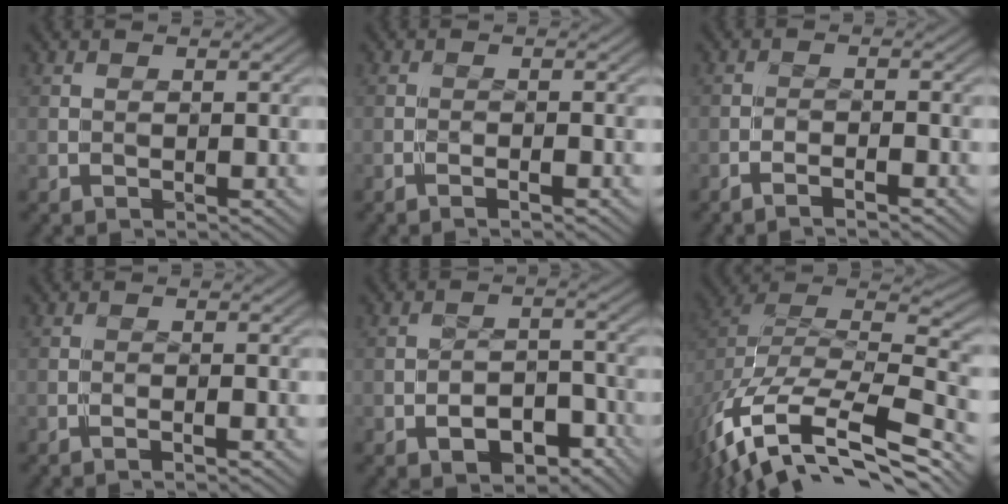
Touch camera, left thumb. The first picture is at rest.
{"total": 1.4, "force": [-1.0, -0.5, 0.8], "torque": [-0.021, 0.003, -0.020]}
{"total": 2.5, "force": [-2.1, -0.4, 1.2], "torque": [-0.025, 0.005, -0.044]}
{"total": 1.1, "force": [-0.8, -0.5, 0.6], "torque": [-0.017, 0.002, -0.015]}
{"total": 4.6, "force": [-2.8, 2.5, 2.6], "torque": [-0.035, -0.002, -0.045]}
{"total": 13.7, "force": [-8.9, 6.0, 8.4], "torque": [-0.198, -0.032, -0.135]}